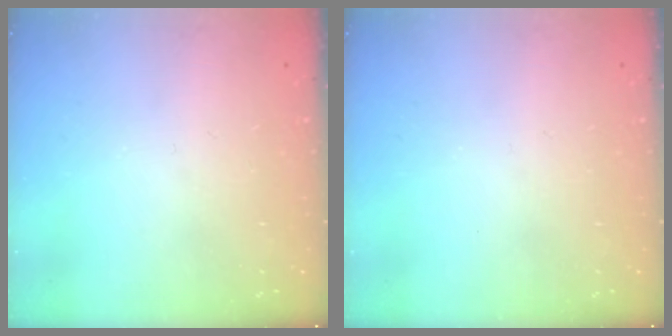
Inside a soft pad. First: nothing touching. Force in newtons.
{"total": 0.0}